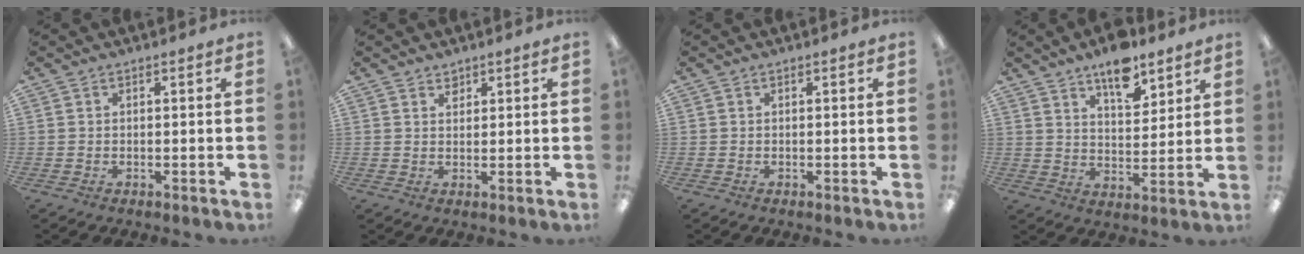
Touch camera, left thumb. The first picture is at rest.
{"total": 1.8, "force": [1.5, 1.0, 0.2], "torque": [0.011, -0.009, 0.027]}
{"total": 0.0}
{"total": 10.4, "force": [7.8, 4.4, 5.3], "torque": [-0.069, -0.045, 0.134]}